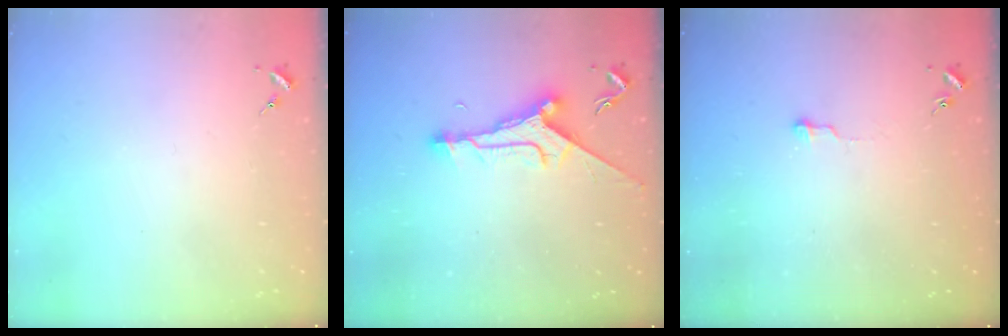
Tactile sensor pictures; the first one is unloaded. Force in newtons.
{"total": 9.6, "press": 9.6, "slide": 0.8}
{"total": 3.6, "press": 3.6, "slide": 0.3}